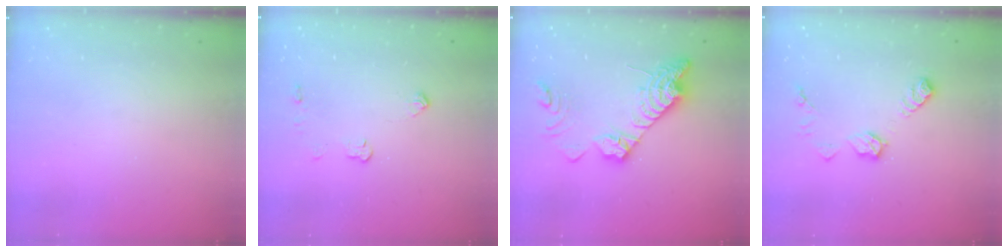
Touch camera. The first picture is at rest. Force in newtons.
{"total": 3.7, "press": 3.6, "slide": 0.6}
{"total": 17.0, "press": 16.9, "slide": 1.3}
{"total": 9.9, "press": 9.9, "slide": 0.4}